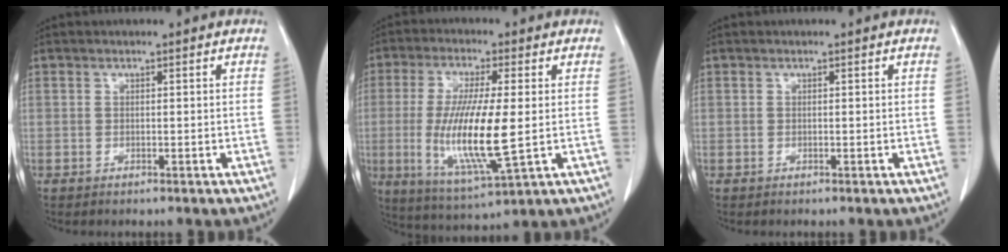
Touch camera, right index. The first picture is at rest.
{"total": 13.5, "force": [-0.9, 1.9, 13.4], "torque": [-0.269, -0.020, -0.012]}
{"total": 0.0}